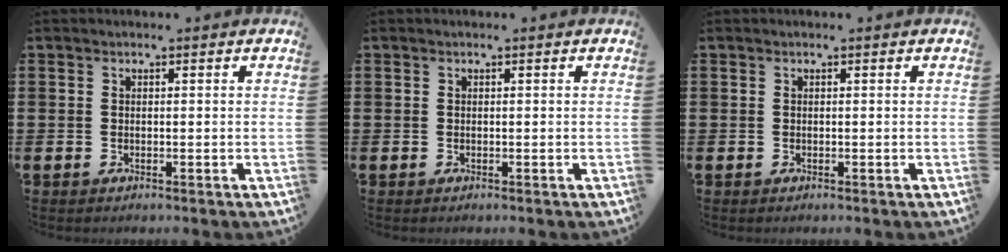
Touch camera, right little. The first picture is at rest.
{"total": 0.0}
{"total": 0.0}